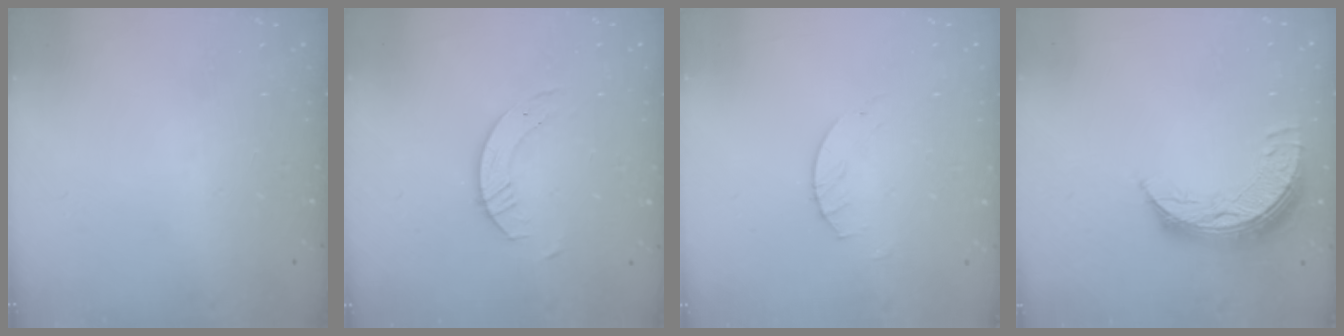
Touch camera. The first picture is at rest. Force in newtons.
{"total": 3.5, "press": 3.5, "slide": 0.4}
{"total": 2.0, "press": 2.0, "slide": 0.2}
{"total": 10.6, "press": 10.6, "slide": 1.0}